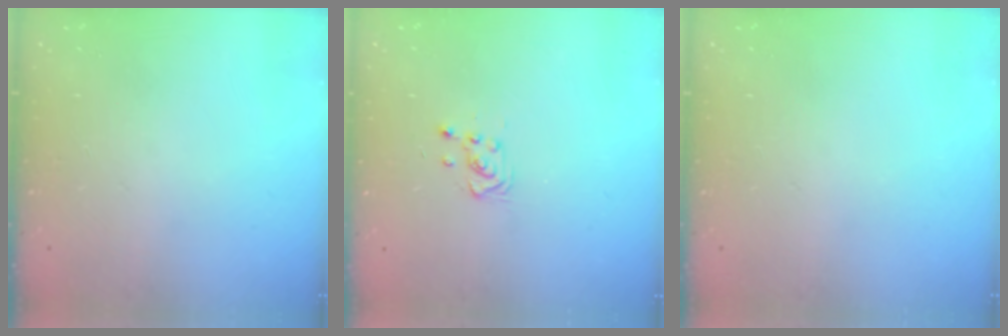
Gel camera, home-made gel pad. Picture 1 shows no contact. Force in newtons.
{"total": 3.8, "press": 3.7, "slide": 0.6}
{"total": 0.0}